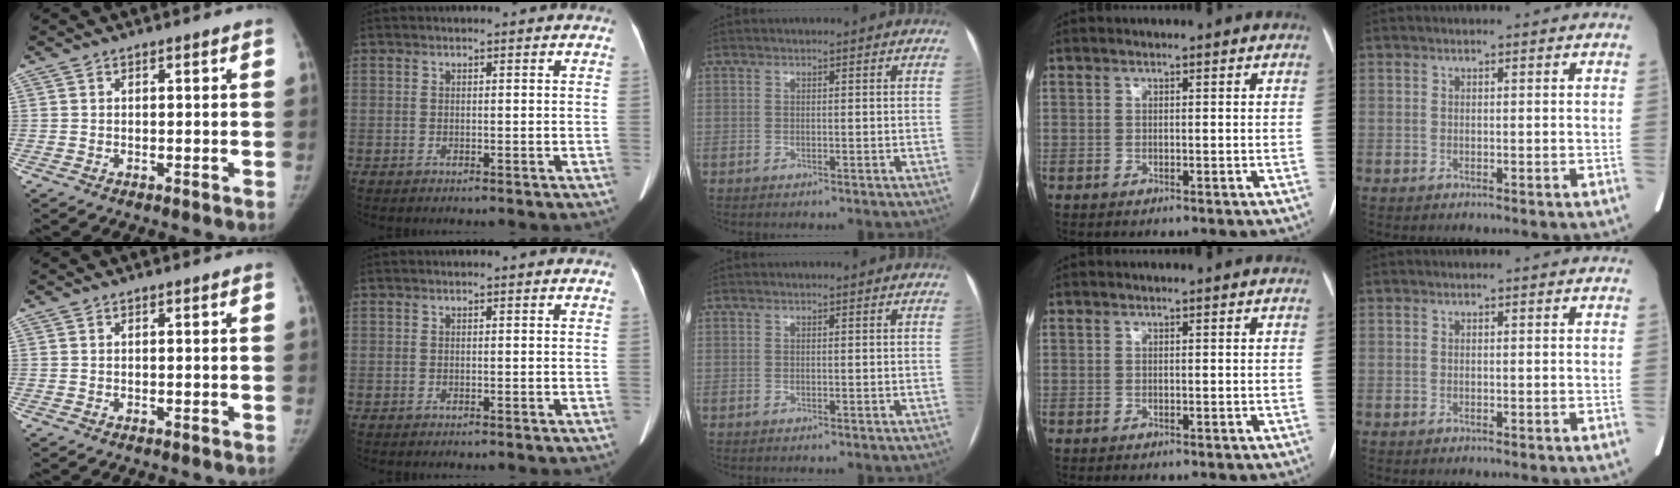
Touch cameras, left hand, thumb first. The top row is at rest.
{}